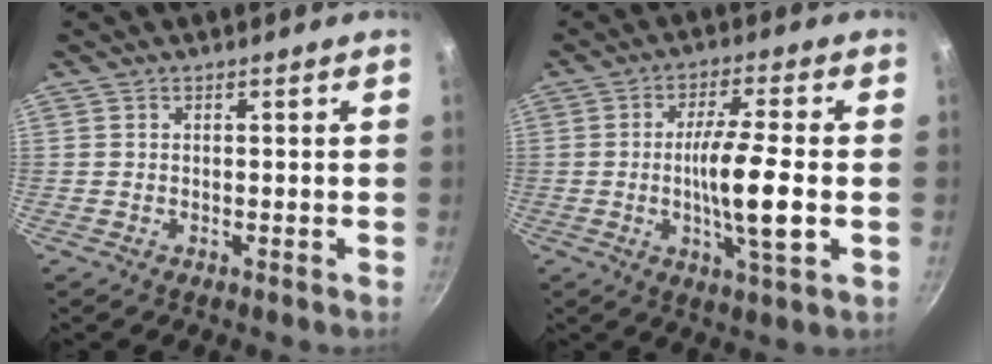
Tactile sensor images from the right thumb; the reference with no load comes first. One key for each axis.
{"total": 11.0, "fx": -1.0, "fy": 1.6, "fz": 10.8, "tx": -0.191, "ty": 0.004, "tz": -0.021}